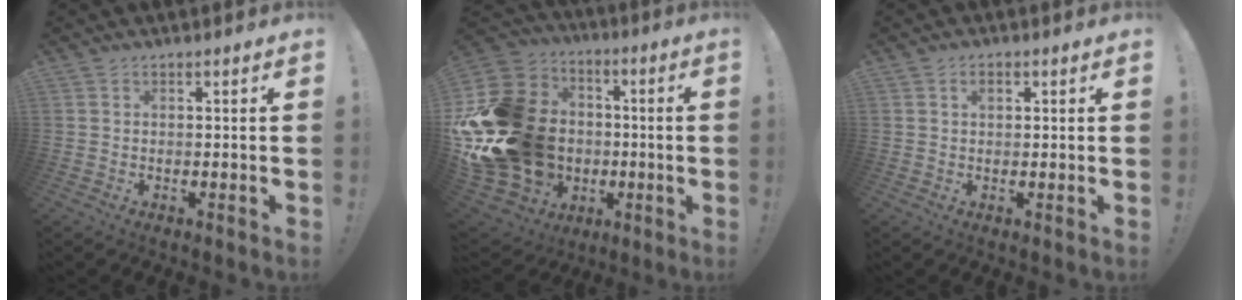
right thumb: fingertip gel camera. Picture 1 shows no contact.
{"total": 28.6, "force": [-2.8, 23.0, 16.6], "torque": [-0.301, 0.004, 0.029]}
{"total": 1.8, "force": [0.7, 1.1, 1.2], "torque": [-0.012, -0.001, 0.009]}